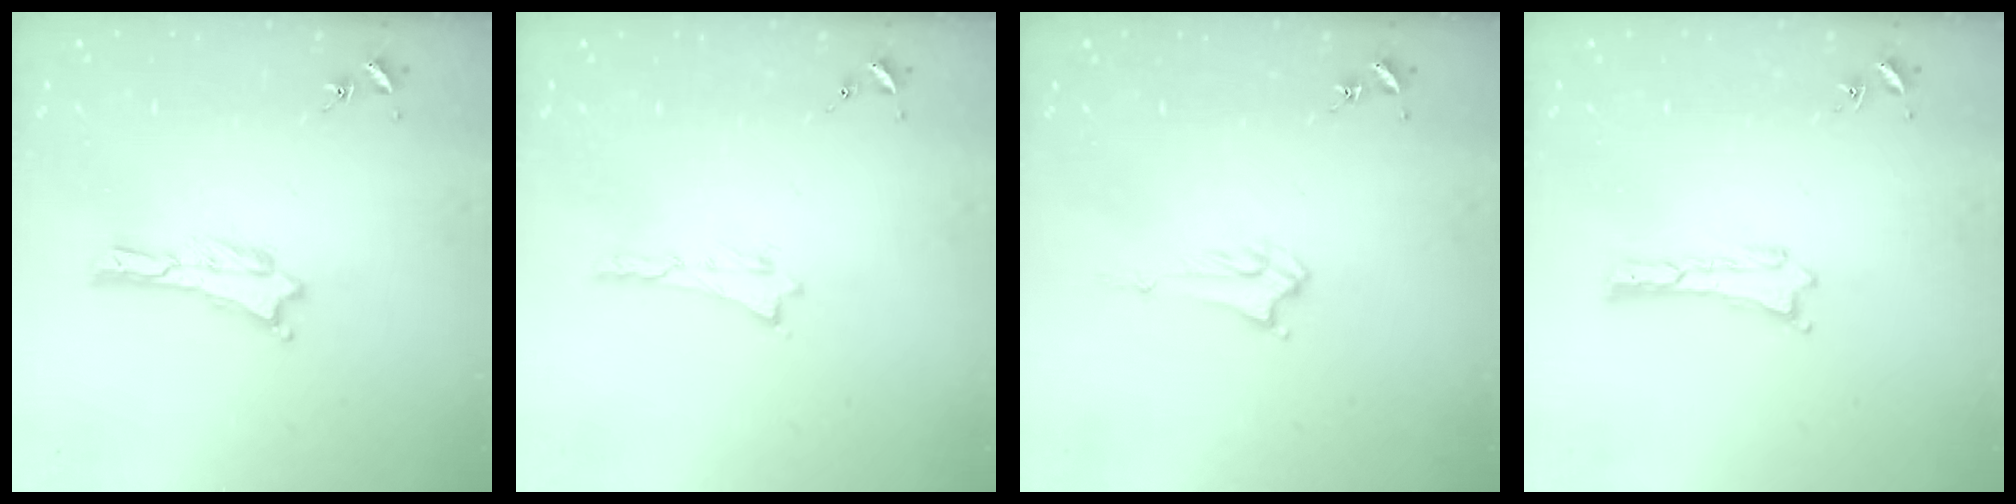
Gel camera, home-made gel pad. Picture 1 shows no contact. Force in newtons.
{"total": 0.0}
{"total": 2.4, "press": 2.4, "slide": 0.3}
{"total": 0.0}